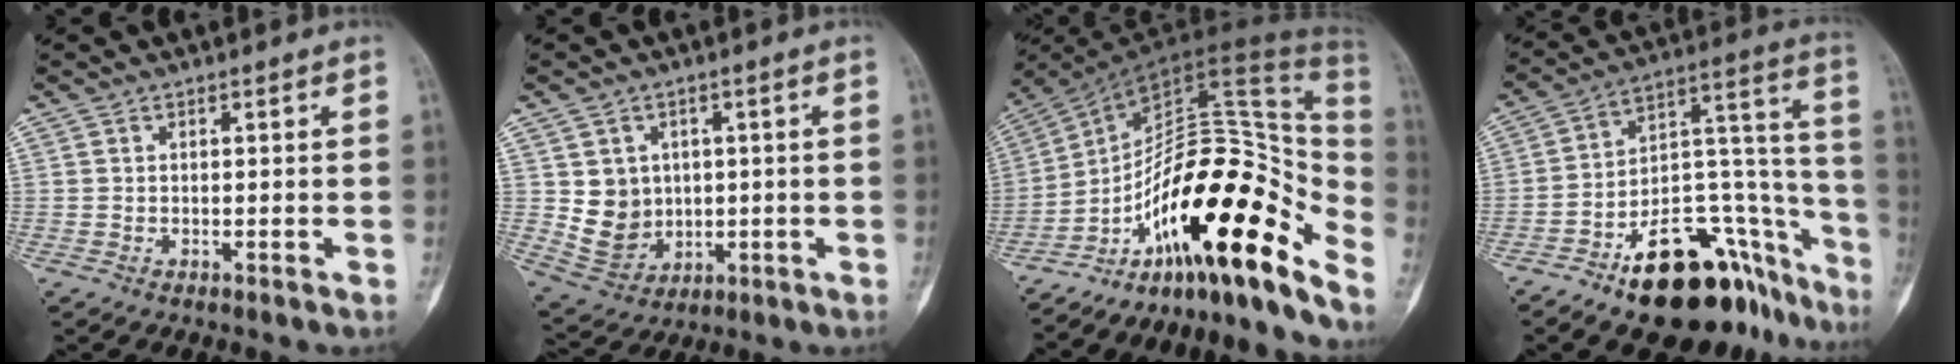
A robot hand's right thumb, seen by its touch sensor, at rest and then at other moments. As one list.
[{"total": 8.4, "force": [0.9, 7.5, 3.7], "torque": [-0.030, -0.008, 0.037]}, {"total": 26.7, "force": [-14.3, 9.3, 20.5], "torque": [-0.242, 0.125, -0.225]}, {"total": 26.5, "force": [-16.0, 12.3, 17.1], "torque": [-0.147, 0.130, -0.235]}]